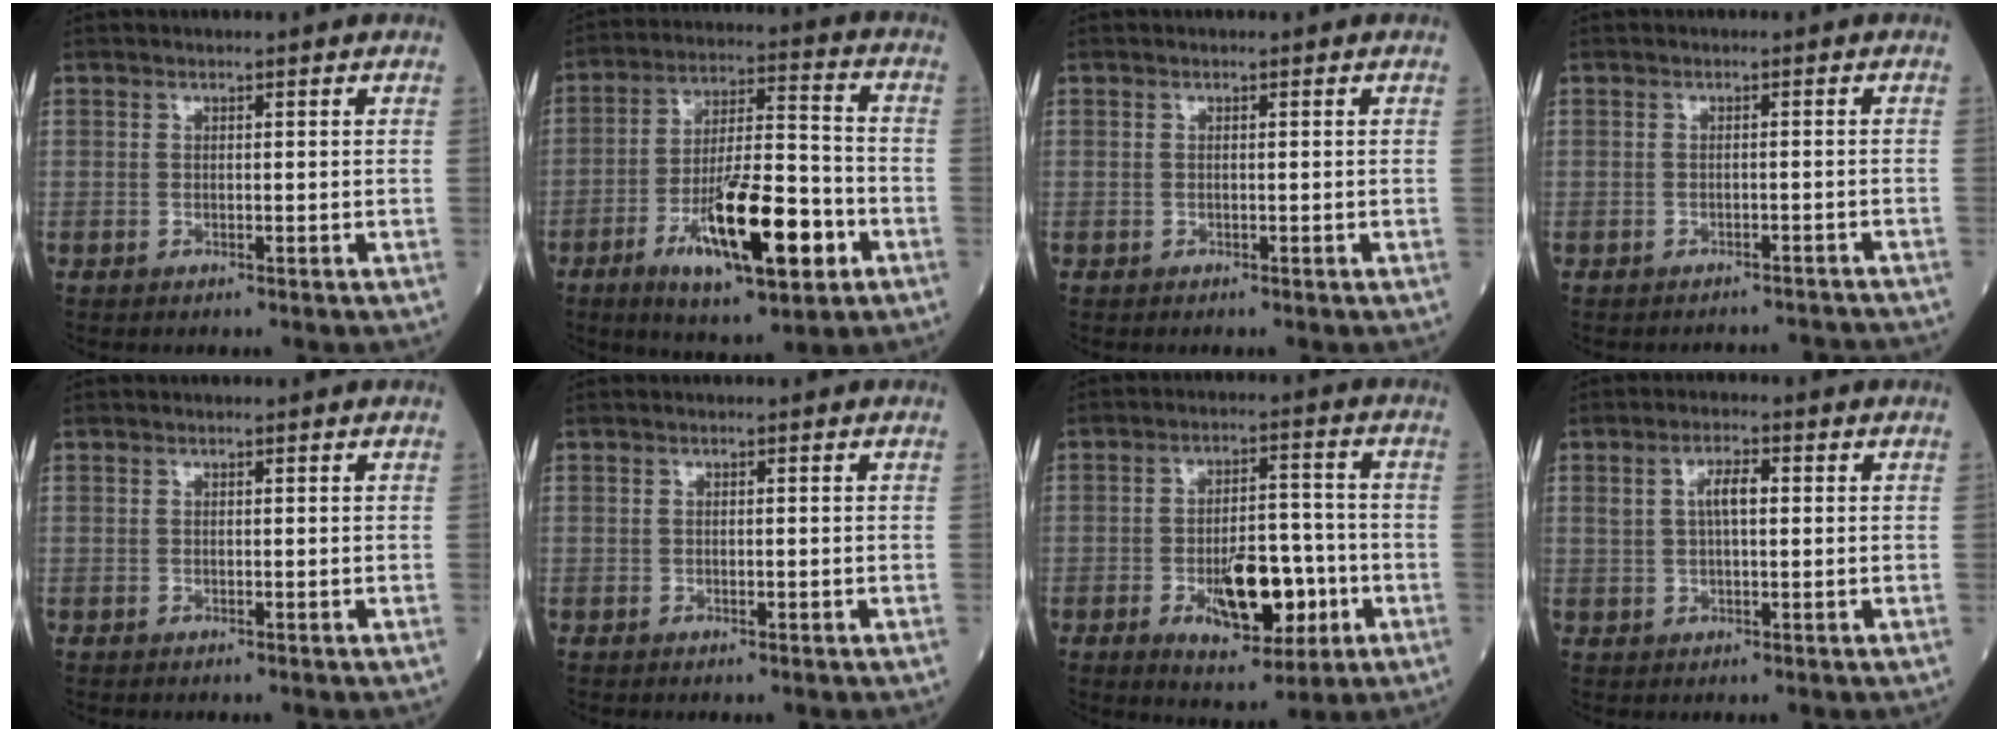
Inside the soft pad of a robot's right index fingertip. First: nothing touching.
{"total": 16.9, "force": [-6.7, 3.9, 15.0], "torque": [-0.259, -0.007, -0.104]}
{"total": 0.0}
{"total": 5.5, "force": [-5.4, 0.8, 0.1], "torque": [0.004, 0.007, -0.056]}
{"total": 0.0}
{"total": 0.8, "force": [-0.2, 0.4, 0.7], "torque": [-0.010, -0.002, -0.002]}
{"total": 11.4, "force": [-3.6, 4.6, 9.7], "torque": [-0.154, 0.003, -0.052]}
{"total": 4.3, "force": [1.0, 1.5, 3.9], "torque": [-0.074, 0.011, 0.019]}